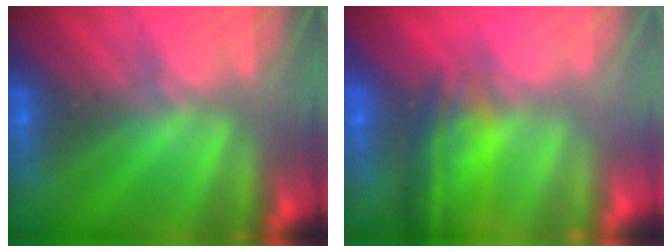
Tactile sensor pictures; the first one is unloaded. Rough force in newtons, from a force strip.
{"total": 7.0}